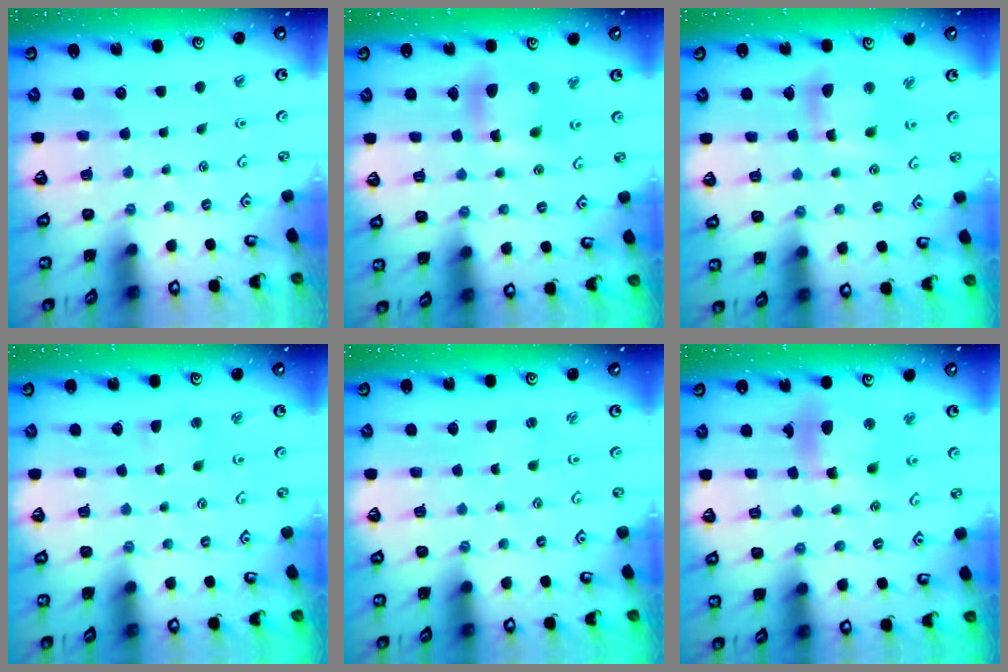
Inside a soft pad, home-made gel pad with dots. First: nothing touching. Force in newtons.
{"total": 11.7, "press": 11.6, "slide": 1.5}
{"total": 9.0, "press": 8.9, "slide": 1.4}
{"total": 2.2, "press": 2.2, "slide": 0.2}
{"total": 0.8, "press": 0.8, "slide": 0.1}
{"total": 12.3, "press": 12.2, "slide": 1.7}